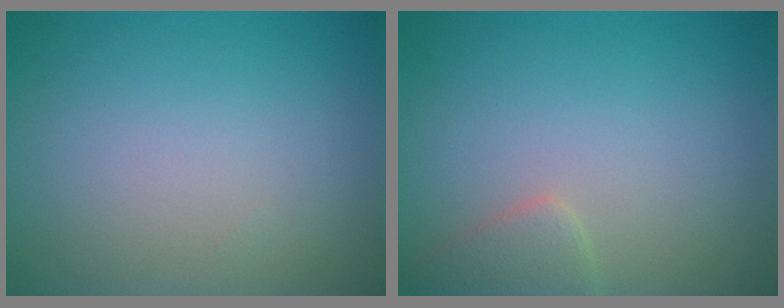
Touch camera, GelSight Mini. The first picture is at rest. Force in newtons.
{"total": 1.8, "press": 1.8, "slide": 0.1}